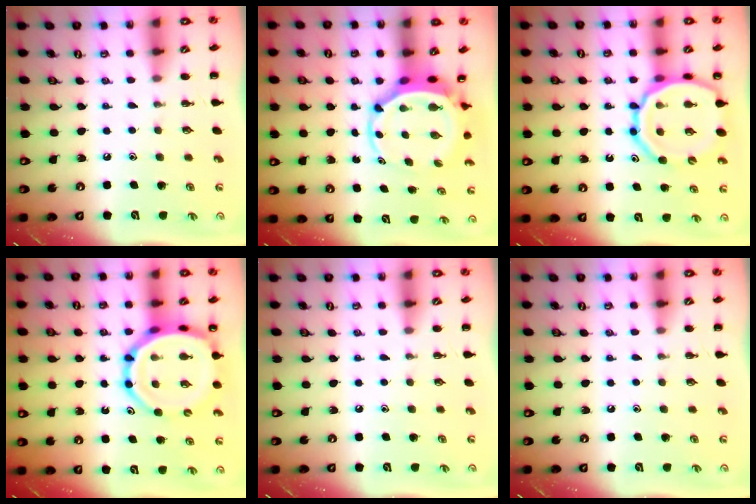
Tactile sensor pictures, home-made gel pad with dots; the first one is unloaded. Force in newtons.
{"total": 4.6, "press": 4.4, "slide": 1.4}
{"total": 17.7, "press": 17.4, "slide": 3.3}
{"total": 13.5, "press": 13.1, "slide": 3.3}
{"total": 0.0}
{"total": 0.0}